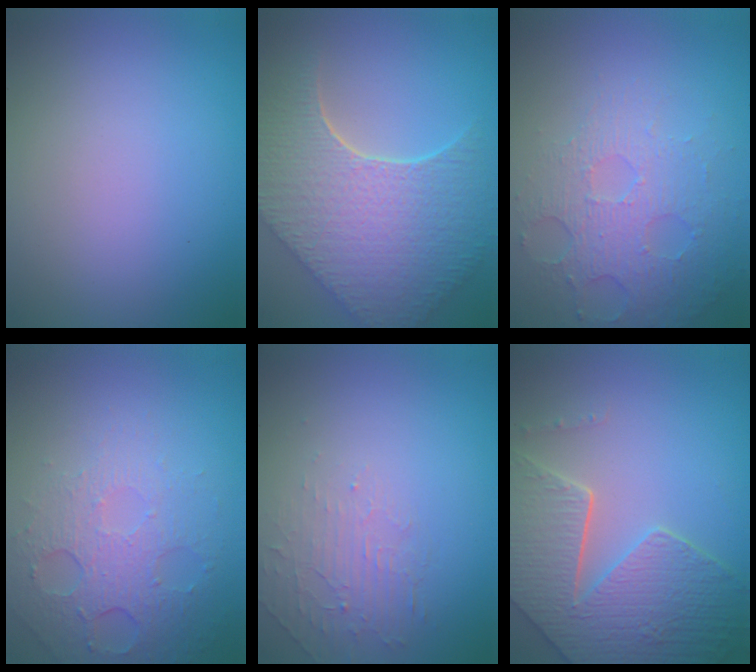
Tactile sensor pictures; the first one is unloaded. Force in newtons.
{"total": 9.7, "press": 7.0, "slide": 6.7}
{"total": 5.0, "press": 3.4, "slide": 3.7}
{"total": 5.2, "press": 3.3, "slide": 4.0}
{"total": 1.9, "press": 0.6, "slide": 1.8}
{"total": 8.8, "press": 6.2, "slide": 6.2}